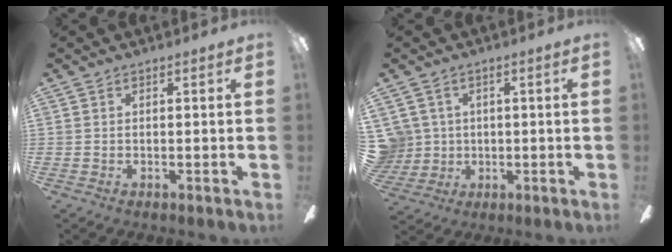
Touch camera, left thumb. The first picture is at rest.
{"total": 6.6, "force": [1.5, 6.4, 0.5], "torque": [-0.027, 0.005, 0.034]}